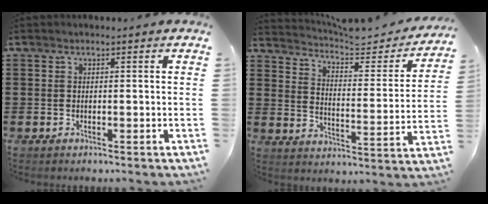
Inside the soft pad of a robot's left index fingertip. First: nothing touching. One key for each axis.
{"total": 4.5, "fx": 4.1, "fy": 0.7, "fz": 1.6, "tx": -0.047, "ty": -0.030, "tz": 0.062}